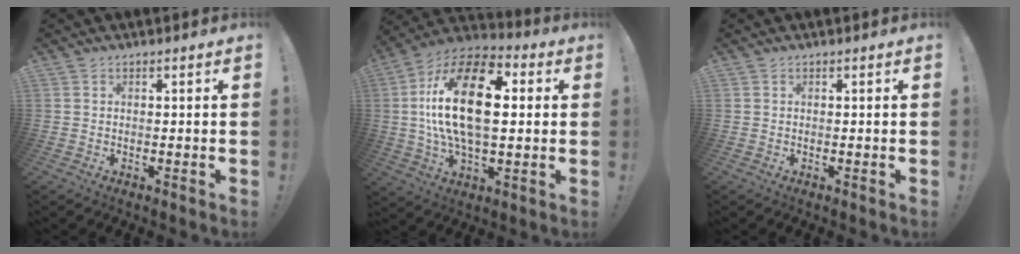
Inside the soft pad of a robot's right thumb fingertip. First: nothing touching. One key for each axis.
{"total": 24.6, "fx": 2.7, "fy": 12.6, "fz": 21.0, "tx": -0.384, "ty": 0.005, "tz": 0.036}
{"total": 0.0}